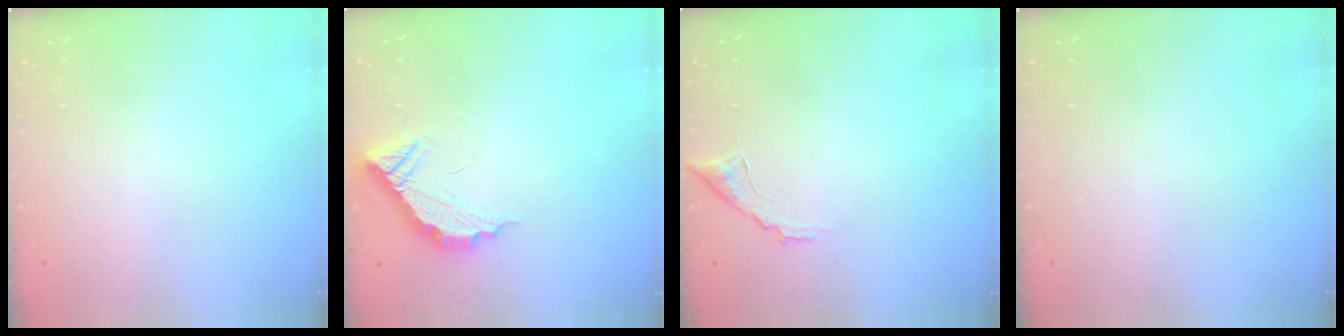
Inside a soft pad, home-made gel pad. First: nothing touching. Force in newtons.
{"total": 12.5, "press": 12.4, "slide": 1.0}
{"total": 7.2, "press": 7.2, "slide": 0.3}
{"total": 0.0}